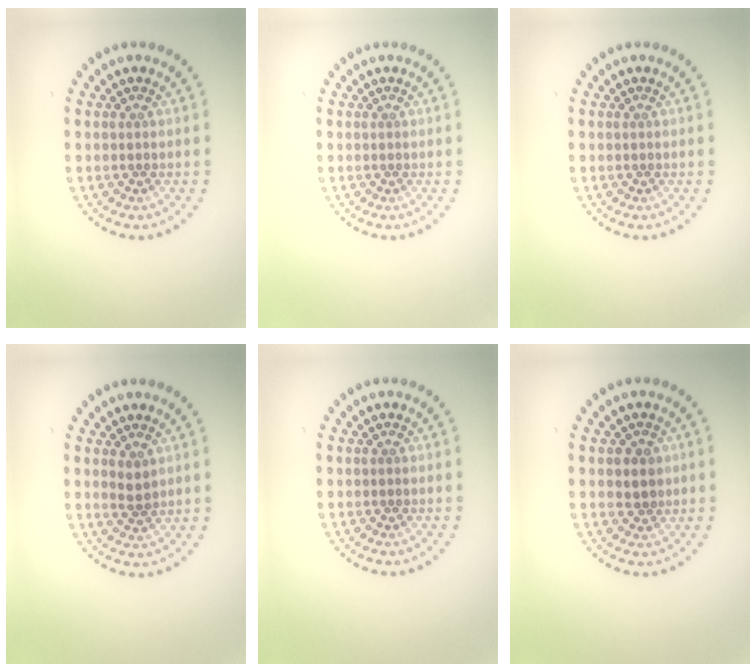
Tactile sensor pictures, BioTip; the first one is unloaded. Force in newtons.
{"total": 0.0}
{"total": 0.0}
{"total": 1.4, "press": 1.3, "slide": 0.5}
{"total": 0.0}
{"total": 1.5, "press": 1.4, "slide": 0.7}